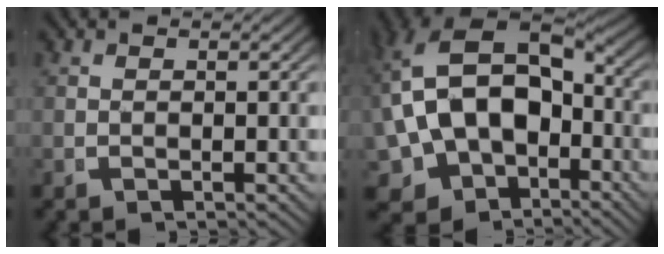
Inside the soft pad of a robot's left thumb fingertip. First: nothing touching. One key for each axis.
{"total": 17.0, "fx": -1.7, "fy": 13.0, "fz": 10.7, "tx": -0.252, "ty": -0.069, "tz": -0.003}